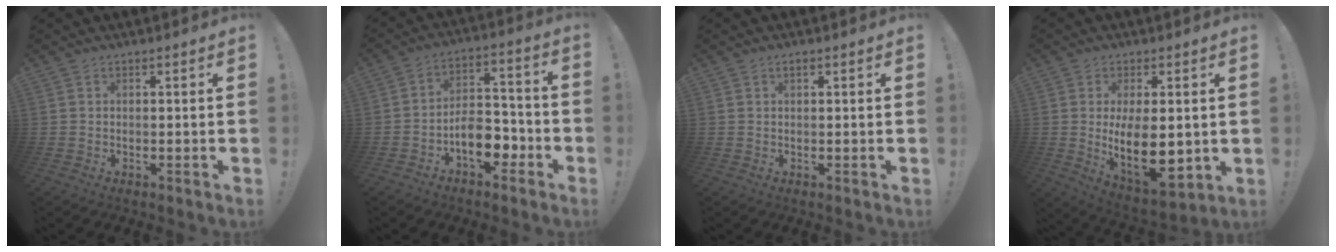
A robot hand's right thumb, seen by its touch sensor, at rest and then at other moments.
{"total": 10.7, "force": [-5.0, 6.7, 6.7], "torque": [-0.098, 0.031, -0.081]}
{"total": 1.1, "force": [0.6, 0.5, 0.7], "torque": [-0.014, 0.001, 0.012]}
{"total": 15.0, "force": [0.1, 7.2, 13.1], "torque": [-0.233, -0.022, 0.012]}